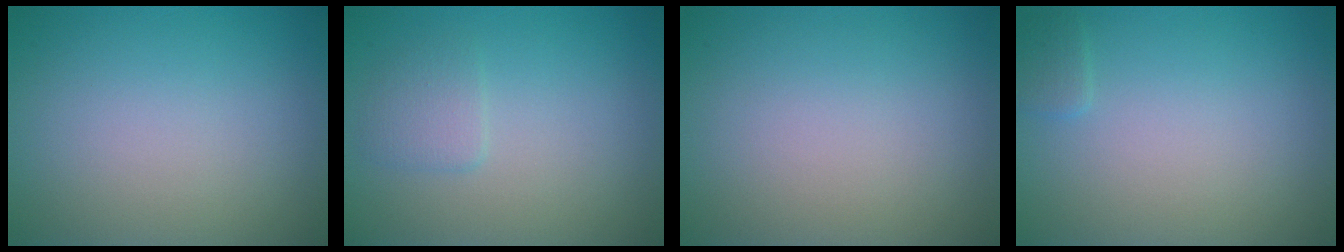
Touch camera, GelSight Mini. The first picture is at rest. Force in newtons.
{"total": 1.4, "press": 1.4, "slide": 0.1}
{"total": 0.0}
{"total": 0.9, "press": 0.9, "slide": 0.0}